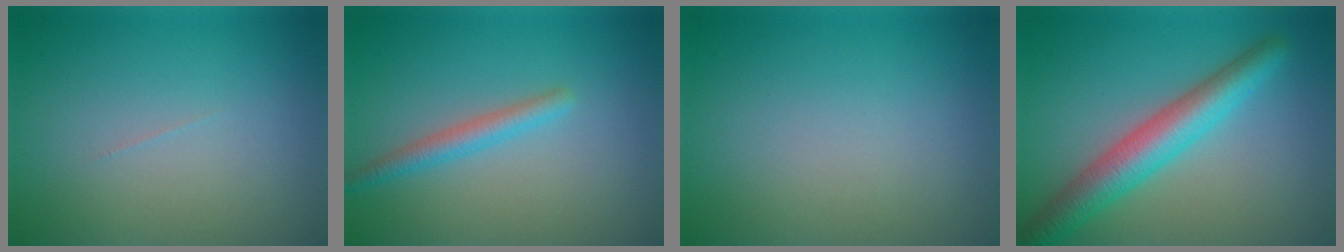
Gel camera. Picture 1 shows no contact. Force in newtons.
{"total": 2.1, "press": 2.1, "slide": 0.1}
{"total": 0.0}
{"total": 5.6, "press": 5.6, "slide": 0.1}